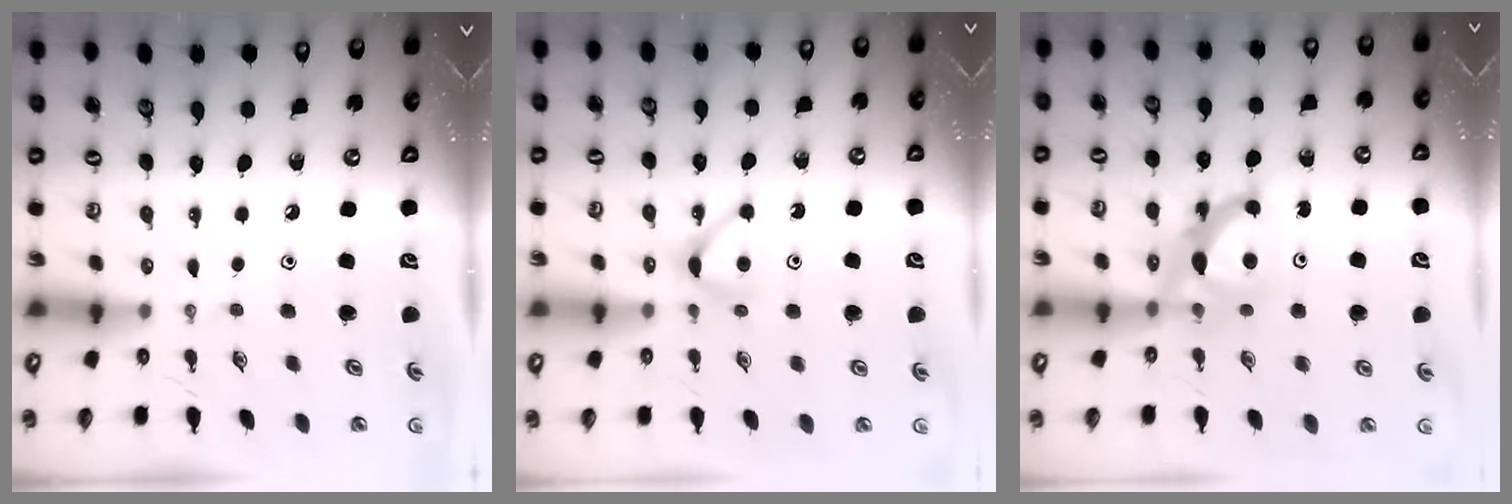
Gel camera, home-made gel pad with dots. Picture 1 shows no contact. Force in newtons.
{"total": 5.2, "press": 5.1, "slide": 0.7}
{"total": 7.1, "press": 7.1, "slide": 0.3}